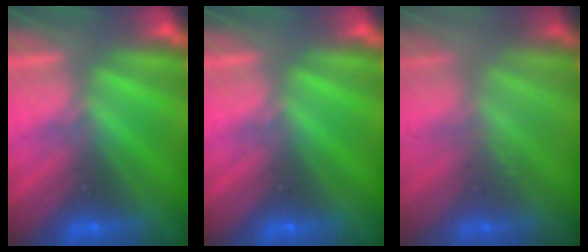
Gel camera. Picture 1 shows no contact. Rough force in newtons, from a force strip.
{"total": 0.0}
{"total": 2.6}